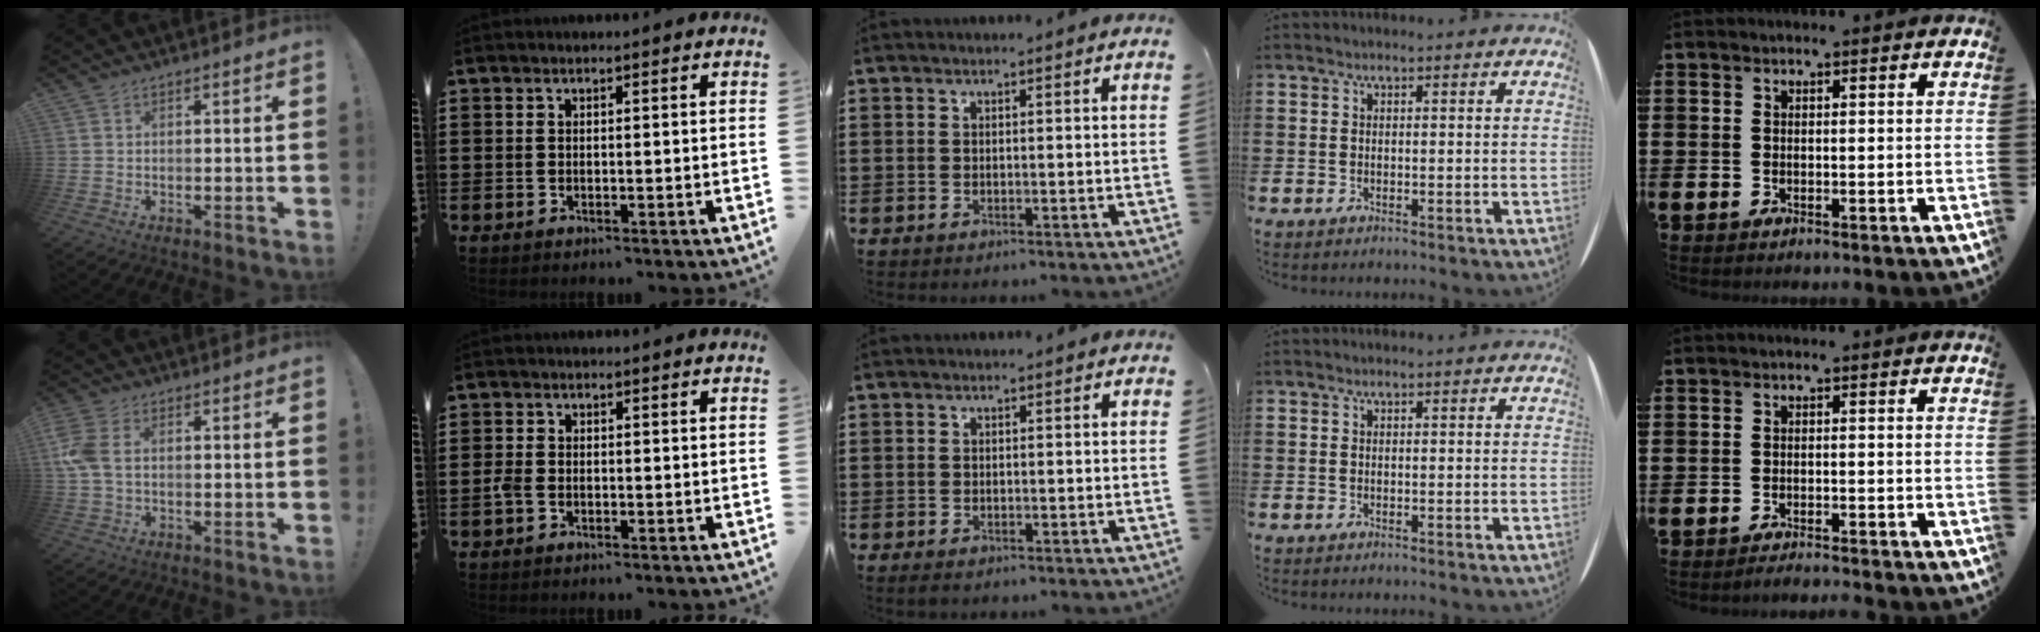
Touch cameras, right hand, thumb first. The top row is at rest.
{"thumb": {"total": 6.7, "force": [0.9, 3.9, 5.3], "torque": [-0.130, 0.000, 0.014]}, "index": {"total": 1.8, "force": [-0.8, 1.1, 1.2], "torque": [-0.040, -0.006, -0.019]}, "middle": {"total": 0.5, "force": [-0.4, 0.3, 0.2], "torque": [-0.005, -0.001, -0.008]}, "little": {"total": 1.4, "force": [-1.4, -0.1, 0.2], "torque": [-0.005, 0.002, -0.027]}}